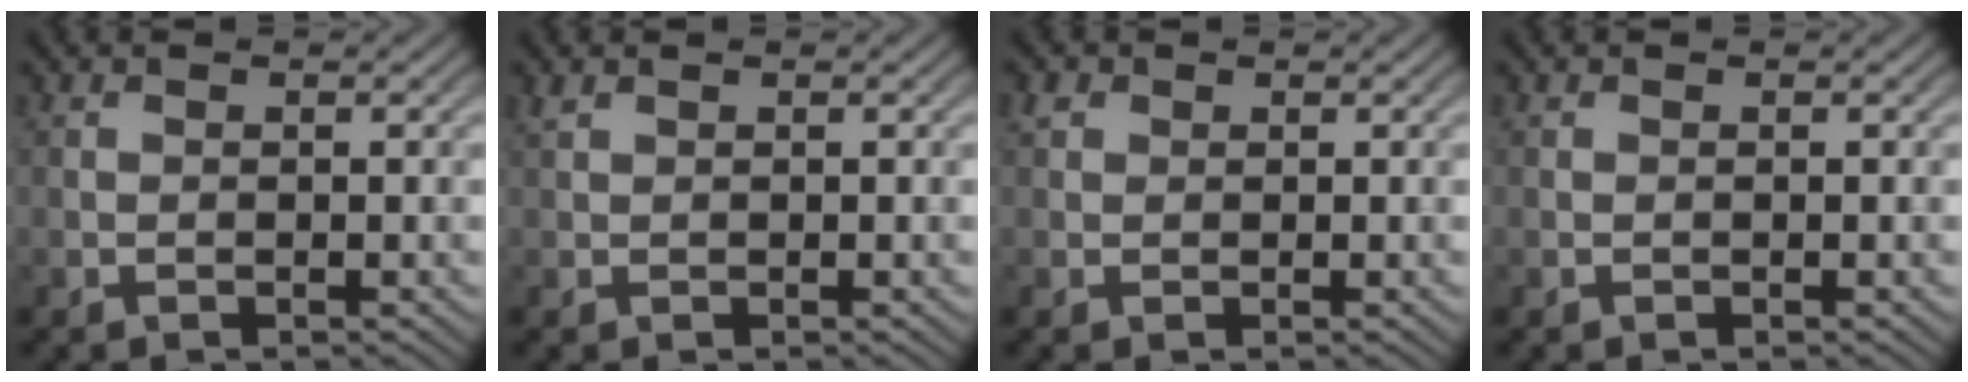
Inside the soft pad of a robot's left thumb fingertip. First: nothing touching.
{"total": 0.8, "force": [0.7, 0.3, 0.3], "torque": [-0.012, 0.003, 0.017]}
{"total": 1.3, "force": [0.6, 1.1, 0.3], "torque": [-0.008, 0.002, 0.010]}
{"total": 0.0}